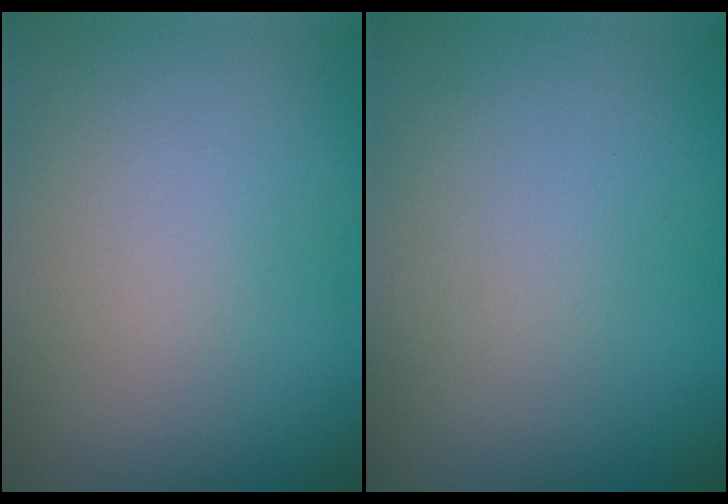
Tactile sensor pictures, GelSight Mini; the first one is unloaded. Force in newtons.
{"total": 0.0}